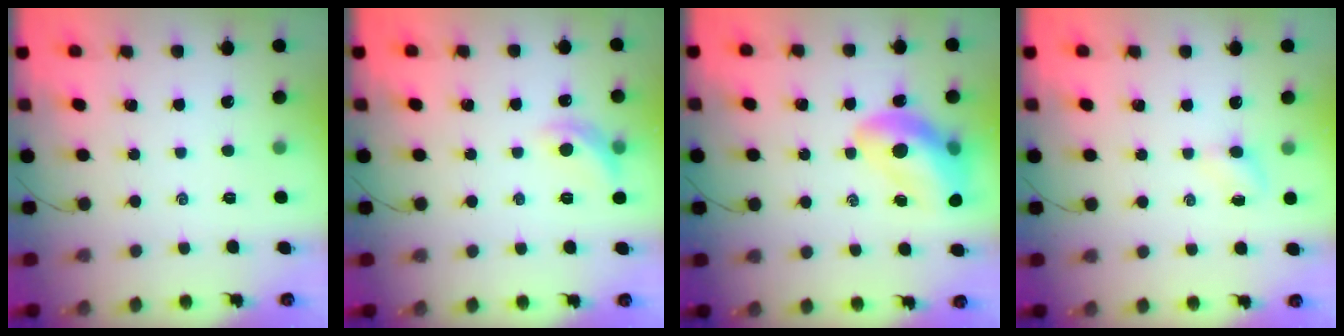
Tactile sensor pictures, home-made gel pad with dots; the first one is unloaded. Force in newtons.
{"total": 8.3, "press": 8.3, "slide": 0.9}
{"total": 15.7, "press": 15.2, "slide": 3.9}
{"total": 2.8, "press": 2.6, "slide": 0.9}